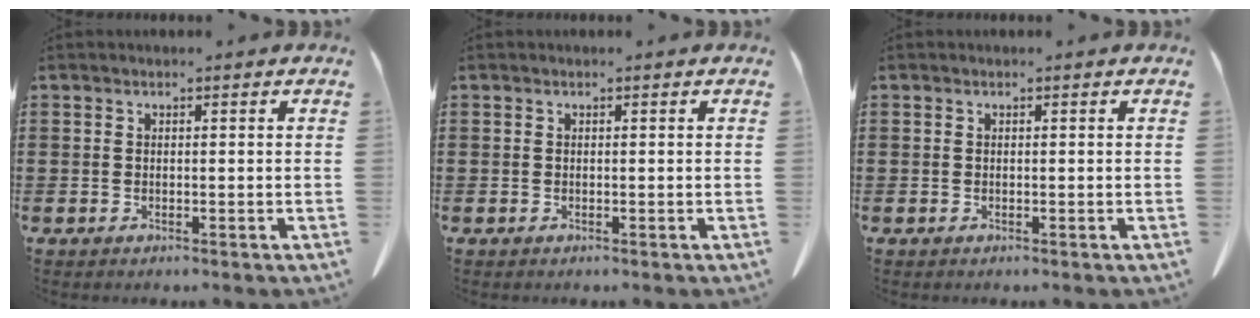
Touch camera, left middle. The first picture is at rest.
{"total": 0.0}
{"total": 0.0}